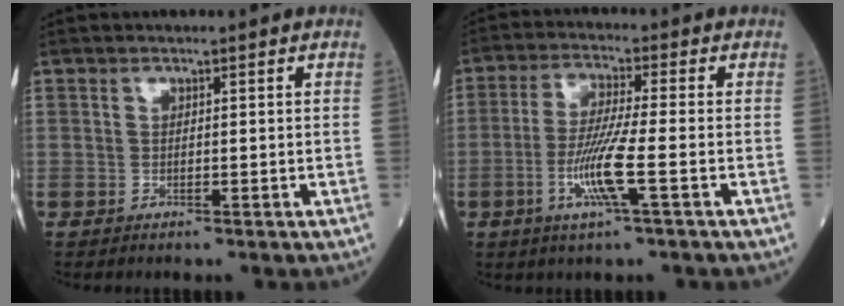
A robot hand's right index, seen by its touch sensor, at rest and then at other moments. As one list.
[{"total": 8.1, "force": [-2.6, -0.4, 7.7], "torque": [-0.155, -0.011, -0.054]}]